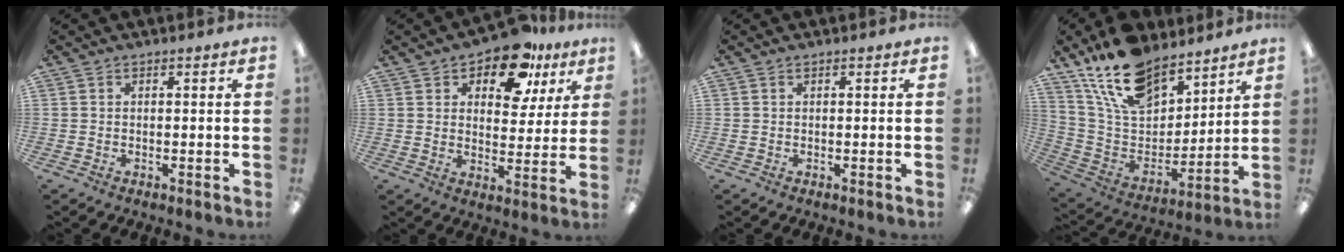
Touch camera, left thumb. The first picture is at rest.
{"total": 13.3, "force": [8.9, 6.6, 7.3], "torque": [-0.107, -0.038, 0.156]}
{"total": 0.0}
{"total": 18.1, "force": [13.6, 9.1, 7.8], "torque": [-0.166, -0.073, 0.252]}